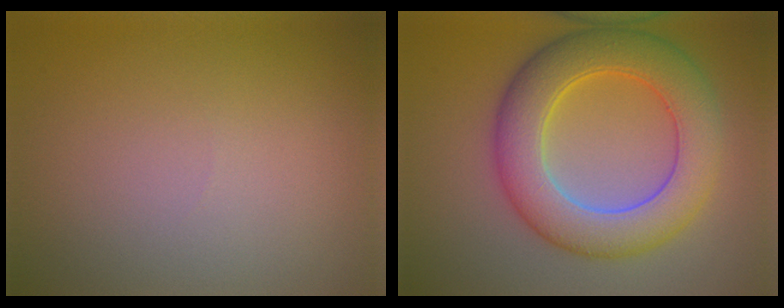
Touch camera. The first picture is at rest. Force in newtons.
{"total": 8.3, "press": 8.3, "slide": 0.1}